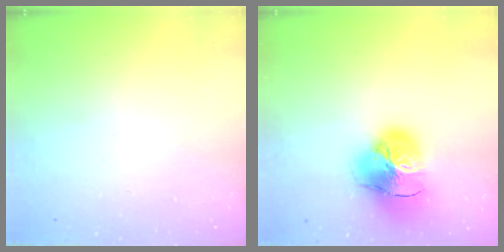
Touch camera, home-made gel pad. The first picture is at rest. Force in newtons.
{"total": 23.3, "press": 23.2, "slide": 2.4}